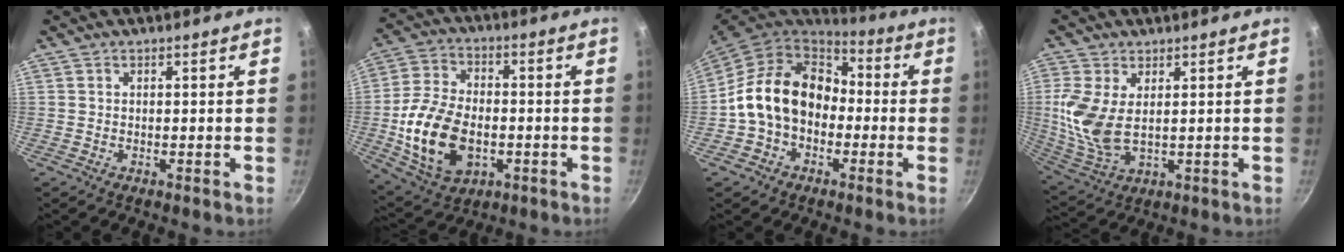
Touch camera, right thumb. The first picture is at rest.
{"total": 17.1, "force": [-3.2, 11.0, 12.7], "torque": [-0.232, 0.016, -0.050]}
{"total": 16.1, "force": [-1.4, 12.5, 10.1], "torque": [-0.142, 0.051, -0.036]}
{"total": 10.9, "force": [2.0, 5.9, 9.0], "torque": [-0.189, -0.013, 0.048]}